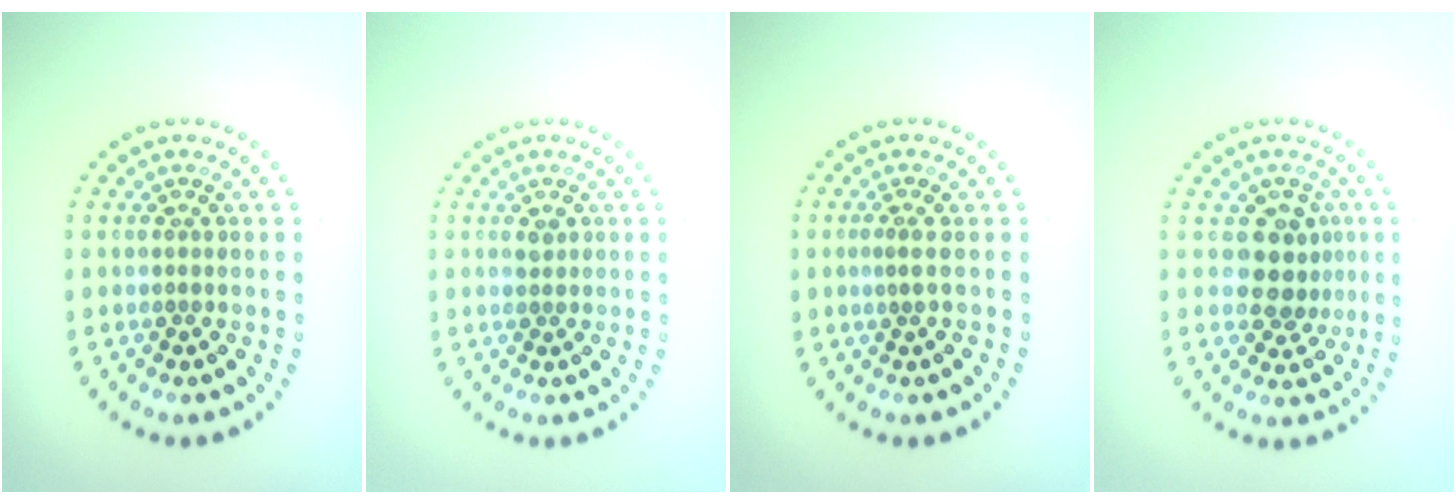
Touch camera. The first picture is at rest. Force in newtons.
{"total": 0.9, "press": 0.9, "slide": 0.0}
{"total": 0.9, "press": 0.3, "slide": 0.9}
{"total": 3.5, "press": 3.1, "slide": 1.6}